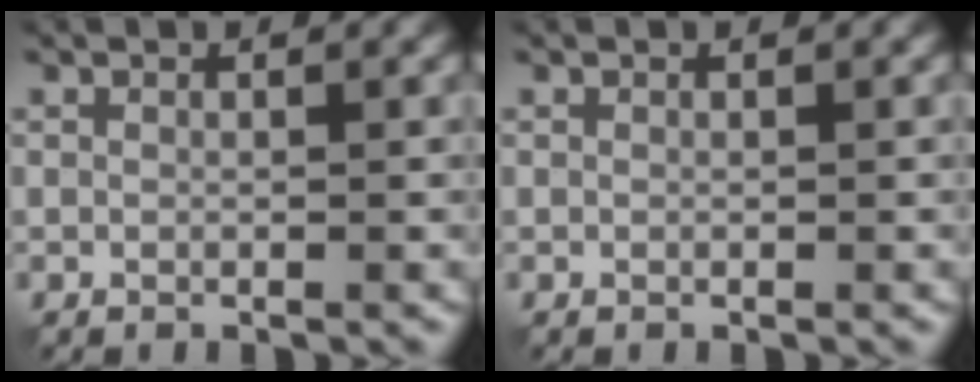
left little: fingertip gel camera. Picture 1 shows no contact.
{"total": 0.0}